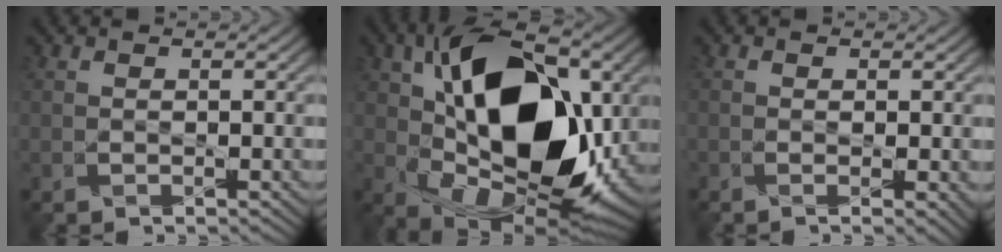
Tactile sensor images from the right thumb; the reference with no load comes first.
{"total": 18.0, "force": [2.1, 10.7, 14.3], "torque": [-0.247, 0.001, 0.030]}
{"total": 0.9, "force": [-0.1, -0.1, 0.9], "torque": [-0.010, 0.001, -0.004]}